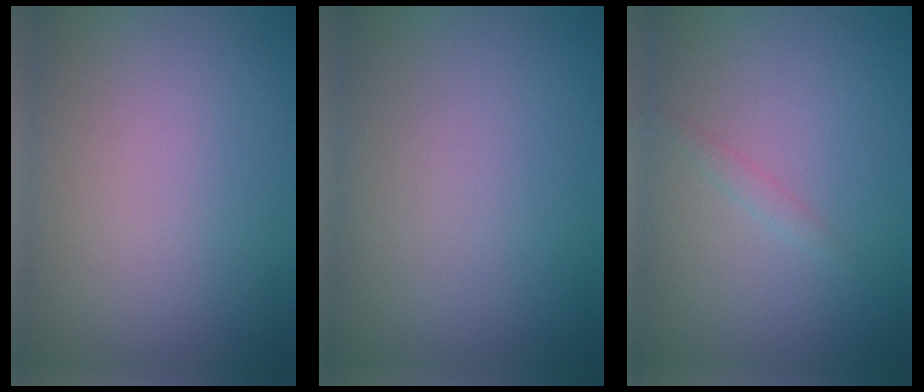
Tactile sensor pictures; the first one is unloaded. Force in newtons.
{"total": 0.0}
{"total": 0.8, "press": 0.8, "slide": 0.0}